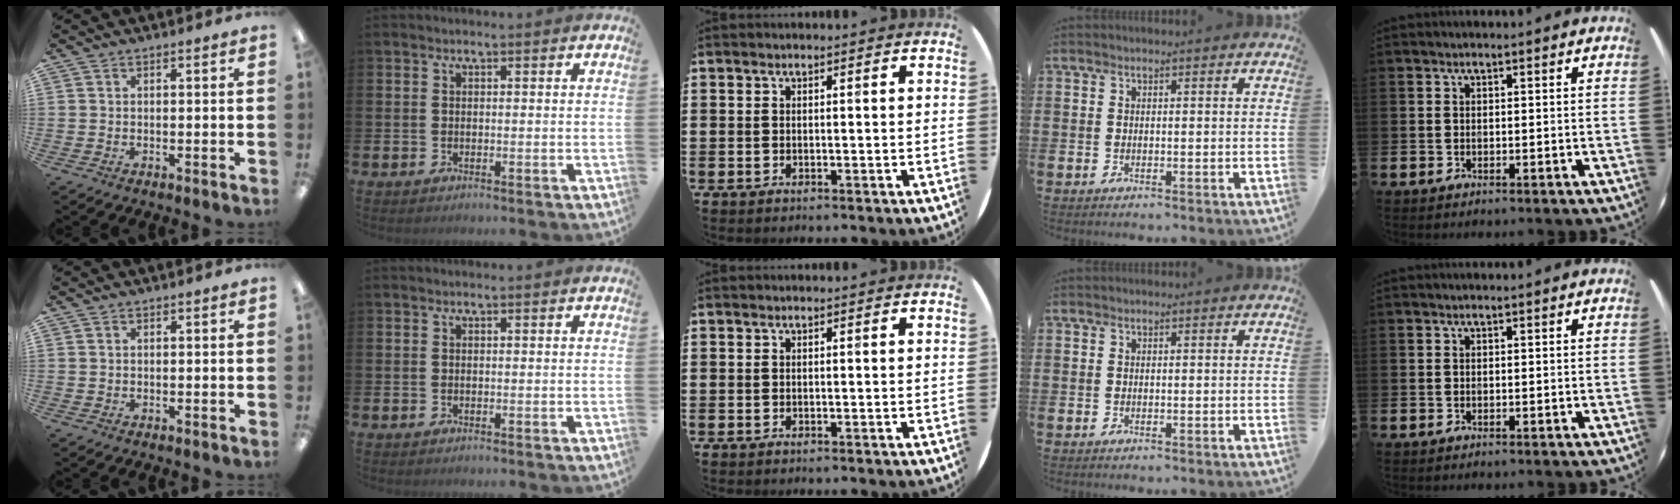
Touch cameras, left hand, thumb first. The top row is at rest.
{}